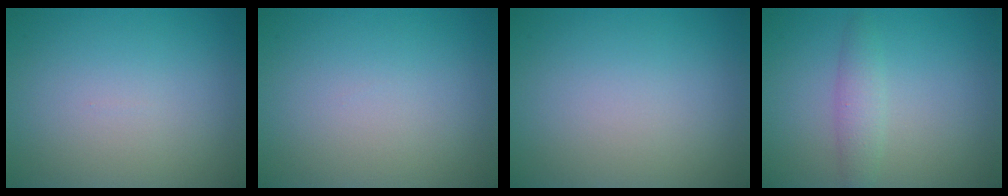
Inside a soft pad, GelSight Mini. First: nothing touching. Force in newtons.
{"total": 0.0}
{"total": 0.0}
{"total": 2.0, "press": 2.0, "slide": 0.1}